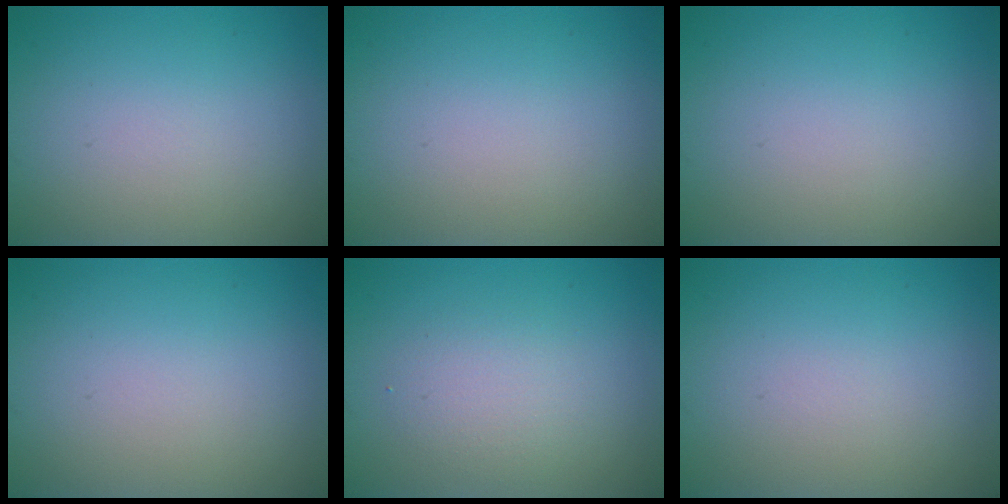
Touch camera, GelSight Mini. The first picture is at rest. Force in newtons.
{"total": 0.0}
{"total": 0.0}
{"total": 0.0}
{"total": 2.4, "press": 2.4, "slide": 0.0}
{"total": 0.0}